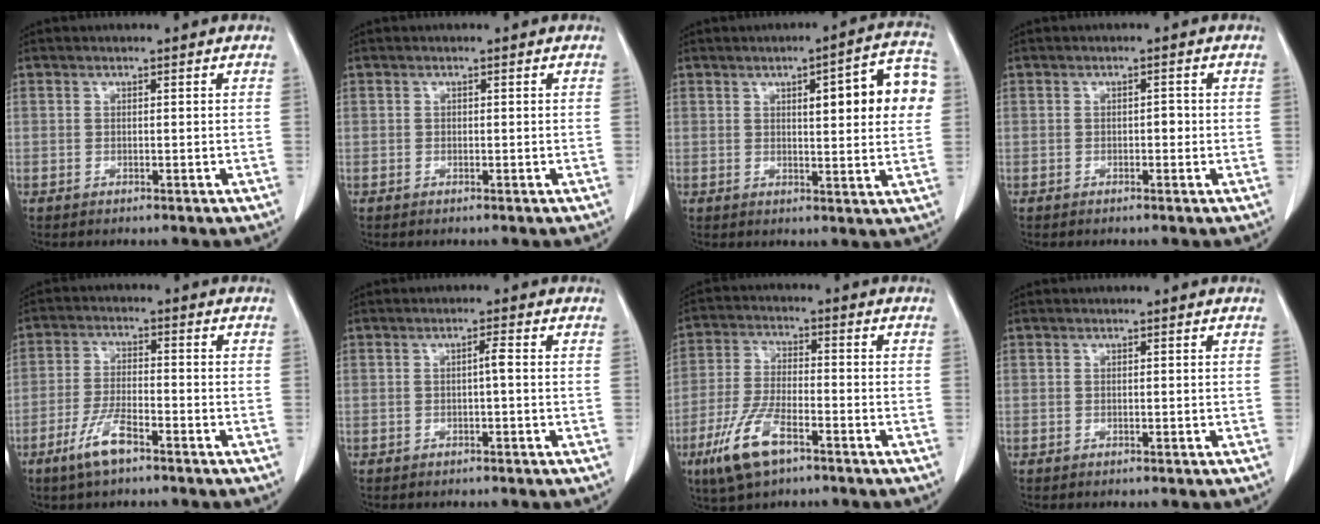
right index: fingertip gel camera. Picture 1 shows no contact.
{"total": 0.0}
{"total": 11.2, "force": [2.7, 2.3, 10.6], "torque": [-0.129, 0.021, 0.029]}
{"total": 1.1, "force": [-0.2, 0.5, 0.9], "torque": [-0.009, 0.003, -0.003]}
{"total": 6.1, "force": [-4.0, 1.3, 4.5], "torque": [-0.094, -0.004, -0.075]}
{"total": 1.3, "force": [-0.1, -0.1, 1.3], "torque": [-0.022, 0.002, -0.001]}
{"total": 9.6, "force": [-5.5, 3.1, 7.3], "torque": [-0.159, -0.011, -0.102]}
{"total": 0.0}